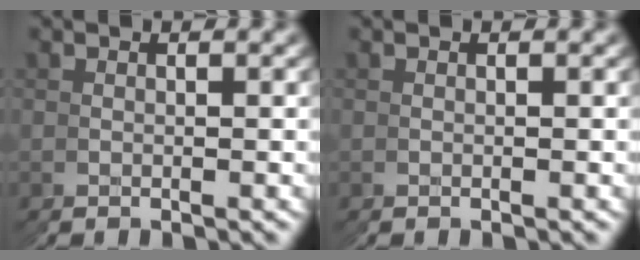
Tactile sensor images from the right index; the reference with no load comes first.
{"total": 0.0}